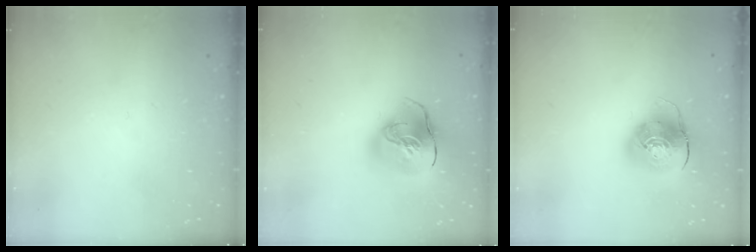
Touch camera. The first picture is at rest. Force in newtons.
{"total": 18.1, "press": 17.9, "slide": 2.6}
{"total": 10.0, "press": 9.8, "slide": 1.6}